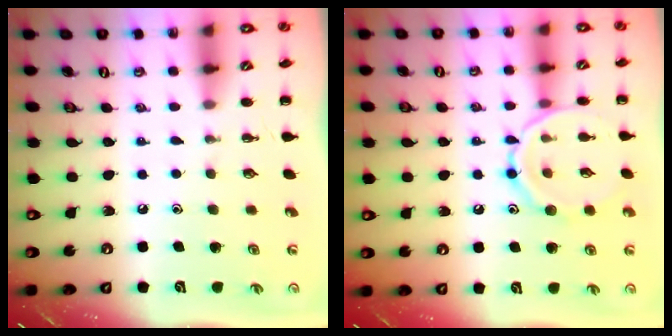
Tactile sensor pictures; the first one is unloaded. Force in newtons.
{"total": 12.6, "press": 12.6, "slide": 0.6}